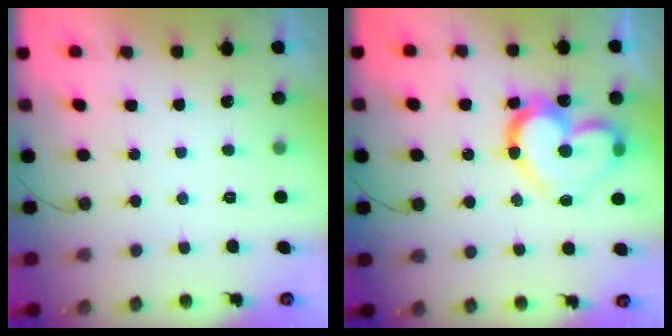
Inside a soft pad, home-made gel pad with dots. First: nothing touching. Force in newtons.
{"total": 18.4, "press": 18.3, "slide": 2.1}